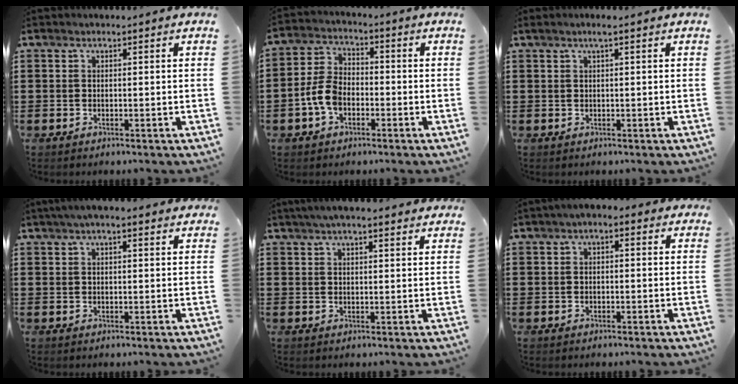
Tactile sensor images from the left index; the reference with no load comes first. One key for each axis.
{"total": 5.9, "fx": -2.1, "fy": 3.7, "fz": 4.1, "tx": -0.113, "ty": -0.001, "tz": -0.048}
{"total": 1.5, "fx": 0.6, "fy": 0.0, "fz": 1.3, "tx": -0.025, "ty": 0.000, "tz": 0.010}
{"total": 3.4, "fx": 2.6, "fy": 0.5, "fz": 2.1, "tx": -0.046, "ty": 0.007, "tz": 0.046}
{"total": 4.0, "fx": 3.3, "fy": 0.5, "fz": 2.1, "tx": -0.049, "ty": 0.004, "tz": 0.060}
{"total": 1.8, "fx": 0.2, "fy": 0.8, "fz": 1.5, "tx": -0.029, "ty": 0.007, "tz": 0.002}